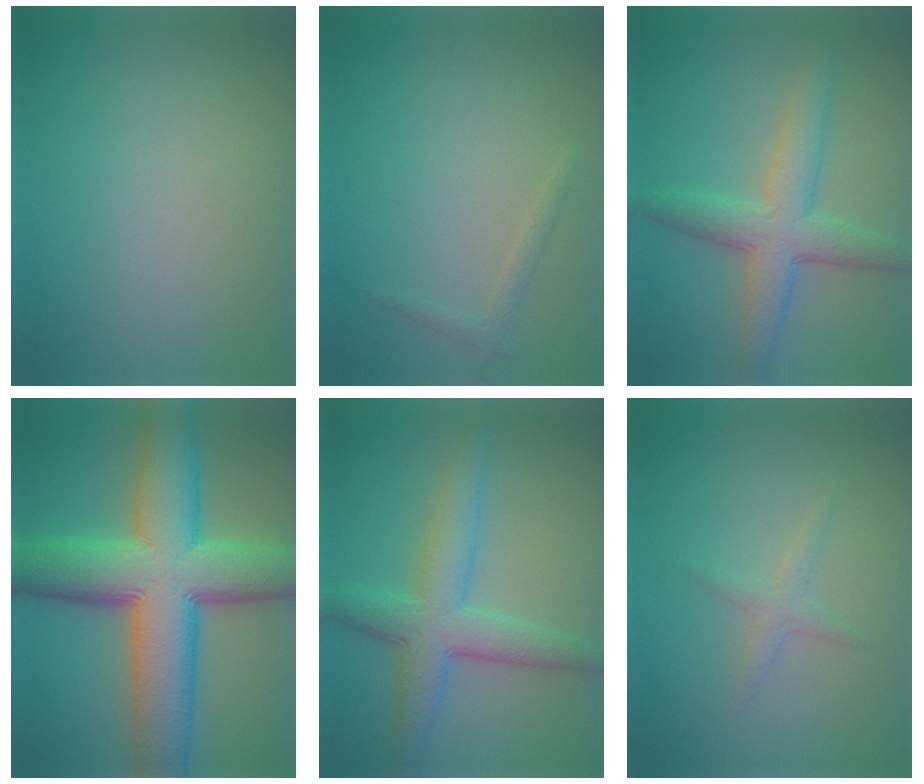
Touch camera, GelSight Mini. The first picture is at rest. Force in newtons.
{"total": 1.0, "press": 1.0, "slide": 0.0}
{"total": 5.2, "press": 5.2, "slide": 0.1}
{"total": 14.0, "press": 14.0, "slide": 0.5}
{"total": 5.4, "press": 5.4, "slide": 0.0}
{"total": 1.2, "press": 1.2, "slide": 0.0}